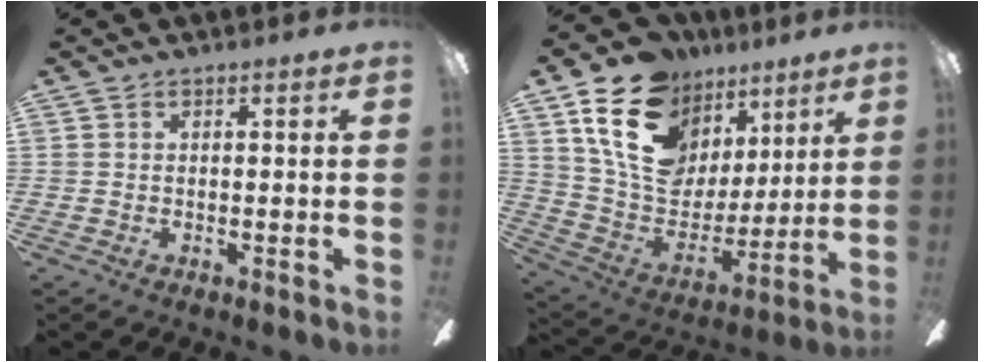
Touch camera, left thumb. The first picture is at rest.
{"total": 19.9, "force": [11.1, 13.5, 9.5], "torque": [-0.173, -0.045, 0.212]}